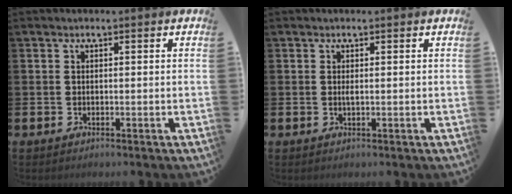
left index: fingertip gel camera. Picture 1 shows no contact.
{"total": 0.6, "force": [0.1, 0.1, 0.6], "torque": [-0.011, -0.001, 0.002]}